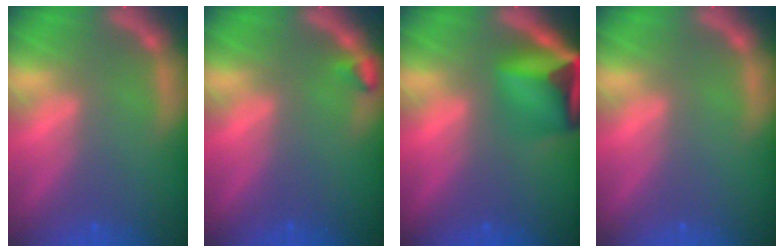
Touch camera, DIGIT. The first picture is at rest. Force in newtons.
{"total": 0.9}
{"total": 8.4}
{"total": 0.0}